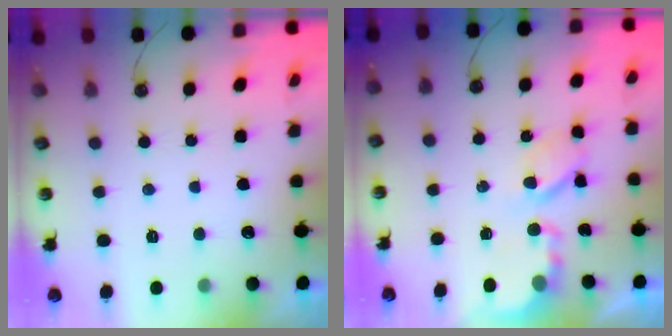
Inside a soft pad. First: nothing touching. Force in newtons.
{"total": 7.0, "press": 7.0, "slide": 0.3}